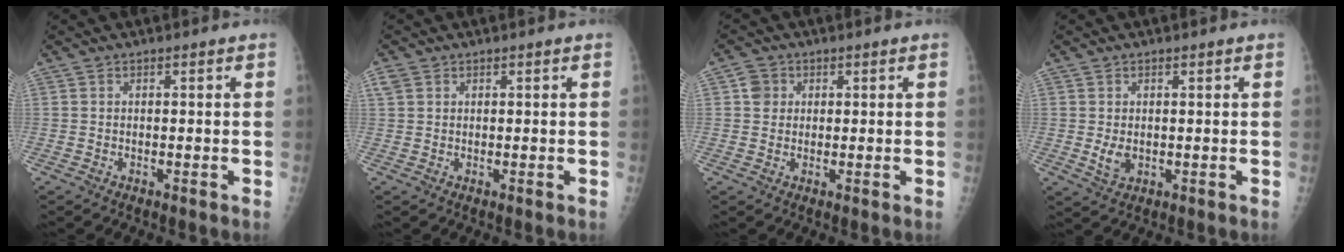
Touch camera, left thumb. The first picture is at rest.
{"total": 2.1, "force": [1.0, 1.6, 0.8], "torque": [-0.014, 0.008, 0.022]}
{"total": 3.1, "force": [0.8, 2.8, 0.9], "torque": [0.000, 0.000, 0.009]}
{"total": 3.0, "force": [0.1, 2.2, 2.1], "torque": [-0.032, -0.008, 0.007]}